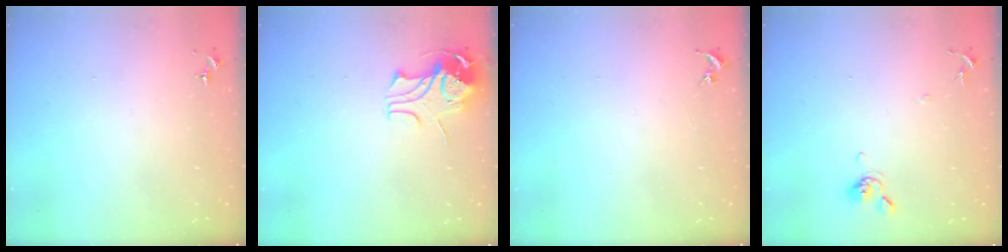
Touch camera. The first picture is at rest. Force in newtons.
{"total": 9.0, "press": 8.9, "slide": 1.3}
{"total": 0.0}
{"total": 7.3, "press": 7.3, "slide": 0.8}